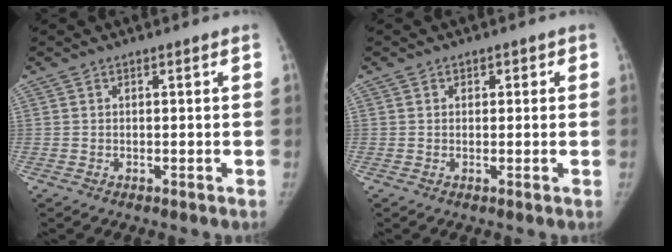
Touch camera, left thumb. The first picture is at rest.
{"total": 1.5, "force": [0.5, 1.3, 0.3], "torque": [0.018, 0.001, 0.001]}